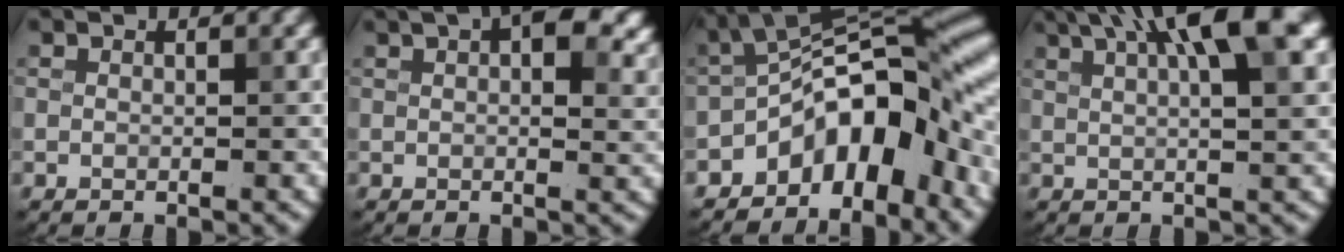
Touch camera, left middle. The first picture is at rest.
{"total": 8.8, "force": [4.1, 4.4, 6.4], "torque": [-0.056, 0.017, 0.047]}
{"total": 9.6, "force": [-4.7, 4.5, 7.0], "torque": [-0.078, 0.021, -0.091]}
{"total": 9.3, "force": [4.3, 2.2, 7.9], "torque": [-0.093, 0.029, 0.054]}